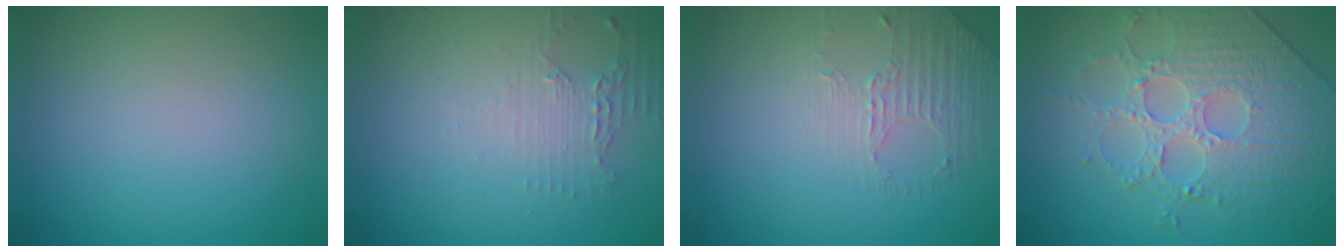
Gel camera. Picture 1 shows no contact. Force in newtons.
{"total": 2.2, "press": 1.7, "slide": 1.4}
{"total": 1.4, "press": 0.8, "slide": 1.1}
{"total": 4.5, "press": 4.5, "slide": 0.7}